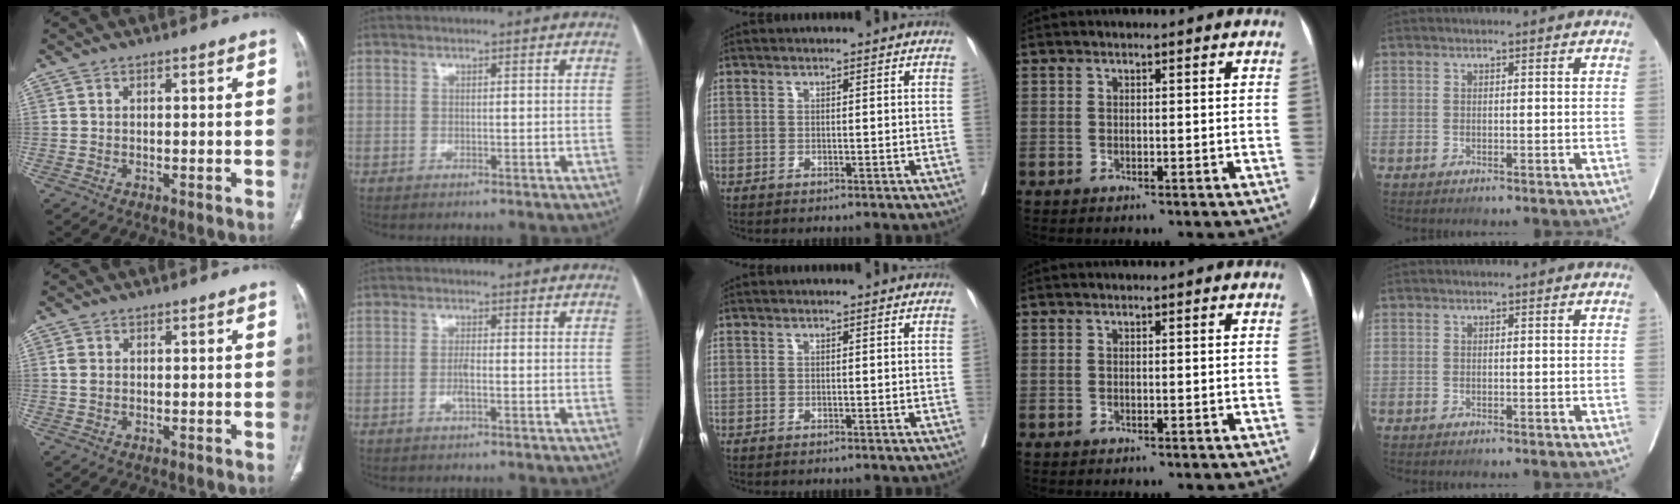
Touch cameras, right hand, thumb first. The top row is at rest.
{"thumb": {"total": 1.5, "force": [0.3, 1.1, 0.9], "torque": [-0.021, 0.003, 0.010]}, "index": {"total": 1.9, "force": [-0.5, 0.4, 1.8], "torque": [-0.039, -0.002, -0.011]}}